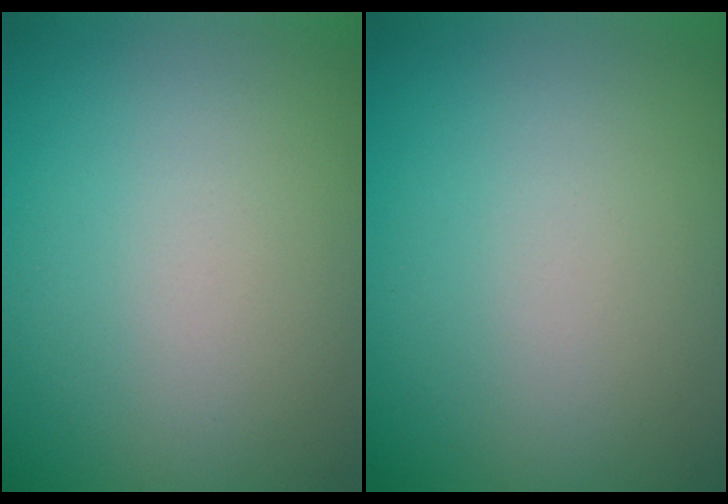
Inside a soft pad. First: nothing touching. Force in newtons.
{"total": 0.0}